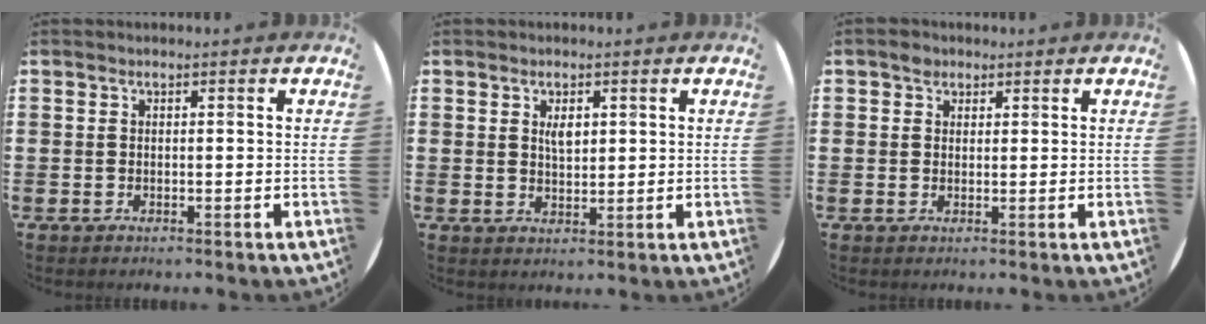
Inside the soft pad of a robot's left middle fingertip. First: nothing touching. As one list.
[{"total": 2.1, "force": [1.0, 1.1, 1.6], "torque": [-0.018, -0.001, 0.013]}, {"total": 1.7, "force": [1.3, 1.0, 0.2], "torque": [0.004, 0.000, 0.024]}]